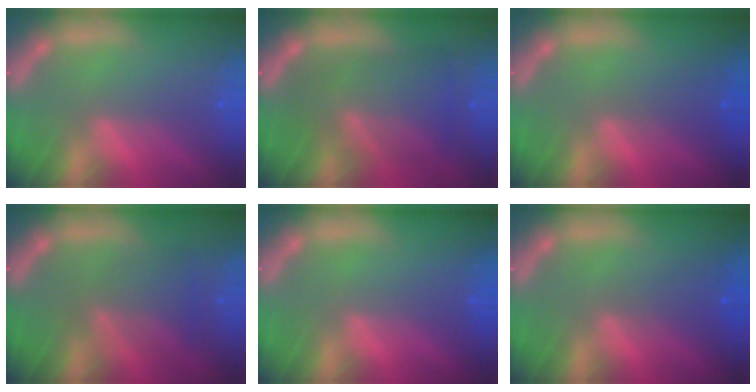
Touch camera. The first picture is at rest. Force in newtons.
{"total": 8.1}
{"total": 2.0}
{"total": 4.6}
{"total": 0.0}
{"total": 2.0}